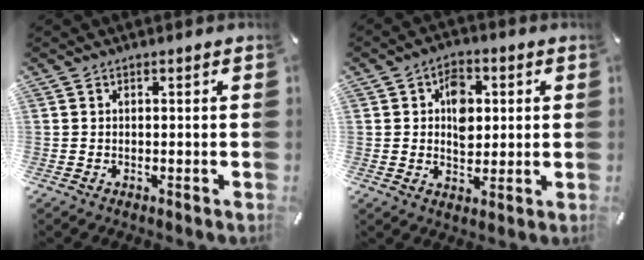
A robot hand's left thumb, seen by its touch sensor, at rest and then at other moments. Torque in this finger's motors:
{"motor_torque": [1.22, 1.62, 0.53, -0.47, 0.29]}